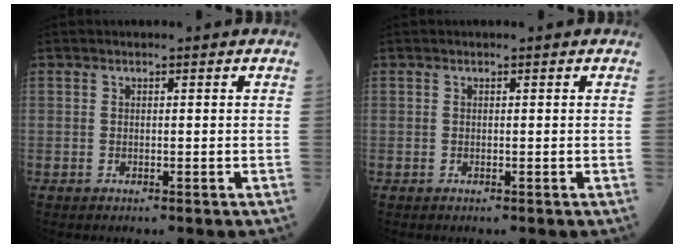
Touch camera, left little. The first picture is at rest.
{"total": 0.0}